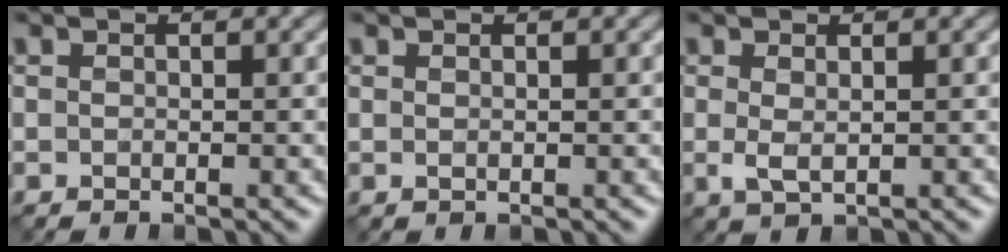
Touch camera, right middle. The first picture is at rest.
{"total": 0.0}
{"total": 1.5, "force": [0.2, 0.6, 1.4], "torque": [-0.031, 0.003, 0.004]}